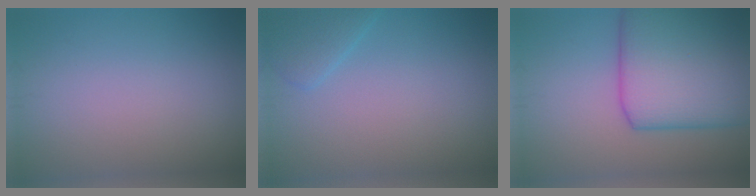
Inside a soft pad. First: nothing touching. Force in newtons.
{"total": 1.9, "press": 1.9, "slide": 0.1}
{"total": 12.1, "press": 12.1, "slide": 0.3}